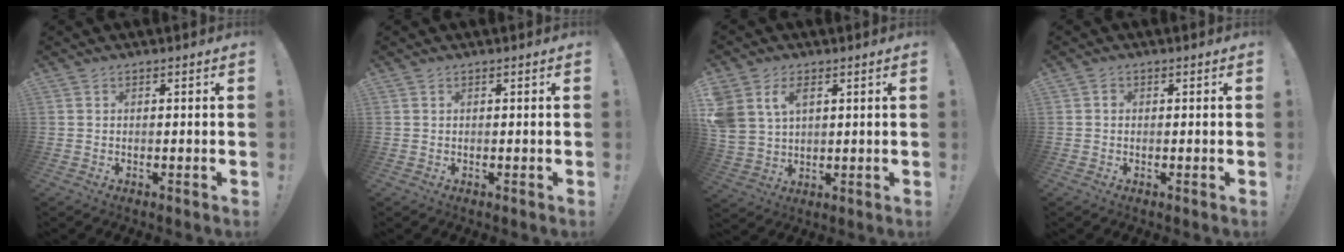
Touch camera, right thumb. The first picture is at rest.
{"total": 0.0}
{"total": 8.2, "force": [3.7, 5.8, 4.5], "torque": [-0.098, -0.007, 0.072]}
{"total": 0.9, "force": [-0.4, 0.8, 0.3], "torque": [-0.006, 0.004, -0.006]}